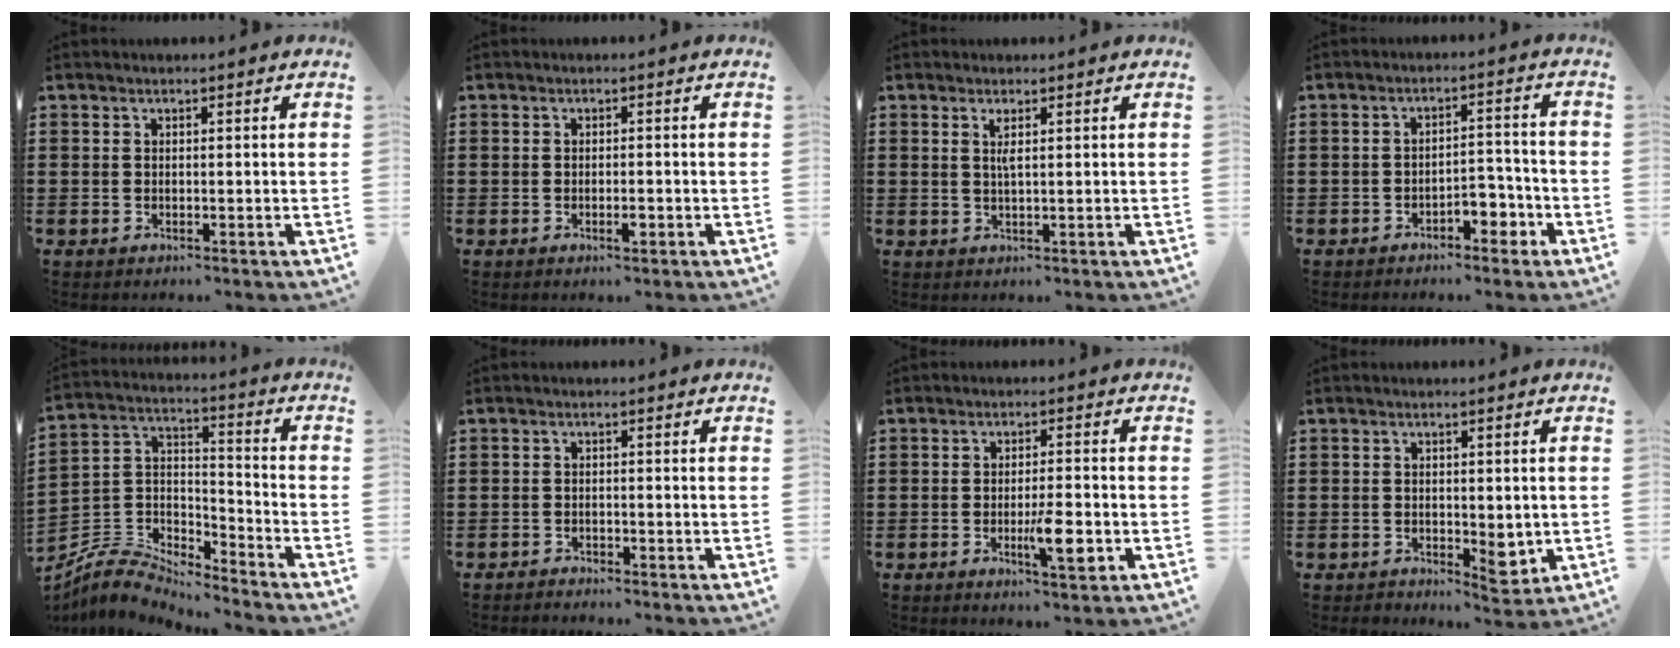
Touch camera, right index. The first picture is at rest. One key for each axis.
{"total": 1.6, "fx": -0.7, "fy": 0.5, "fz": 1.3, "tx": -0.025, "ty": -0.003, "tz": -0.012}
{"total": 1.7, "fx": 0.6, "fy": 0.2, "fz": 1.5, "tx": -0.033, "ty": 0.000, "tz": 0.010}
{"total": 4.1, "fx": -2.7, "fy": 1.9, "fz": 2.5, "tx": -0.041, "ty": 0.012, "tz": -0.051}
{"total": 6.4, "fx": -6.1, "fy": 1.6, "fz": 0.8, "tx": -0.039, "ty": -0.001, "tz": -0.129}
{"total": 1.3, "fx": -1.2, "fy": 0.2, "fz": -0.2, "tx": -0.001, "ty": 0.003, "tz": -0.027}
{"total": 6.5, "fx": -2.2, "fy": 1.5, "fz": 5.9, "tx": -0.106, "ty": -0.008, "tz": -0.035}
{"total": 3.4, "fx": -0.8, "fy": 2.2, "fz": 2.4, "tx": -0.035, "ty": 0.002, "tz": -0.016}